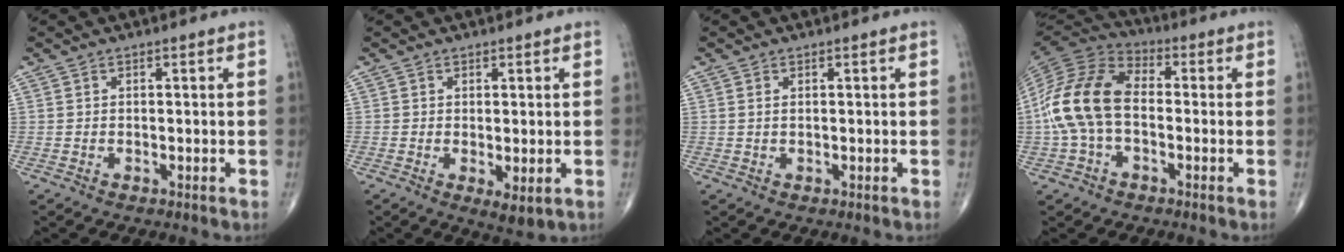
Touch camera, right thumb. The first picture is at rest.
{"total": 3.6, "force": [-0.6, 1.3, 3.3], "torque": [-0.049, -0.013, -0.004]}
{"total": 0.7, "force": [0.2, 0.3, 0.5], "torque": [-0.015, 0.004, 0.006]}
{"total": 15.3, "force": [-1.3, 9.5, 12.0], "torque": [-0.246, 0.036, -0.035]}